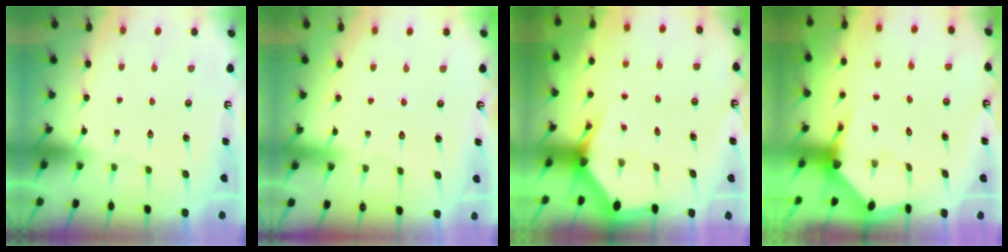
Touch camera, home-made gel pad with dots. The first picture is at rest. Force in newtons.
{"total": 3.7, "press": 3.7, "slide": 0.4}
{"total": 3.0, "press": 2.9, "slide": 0.5}
{"total": 3.5, "press": 3.5, "slide": 0.4}